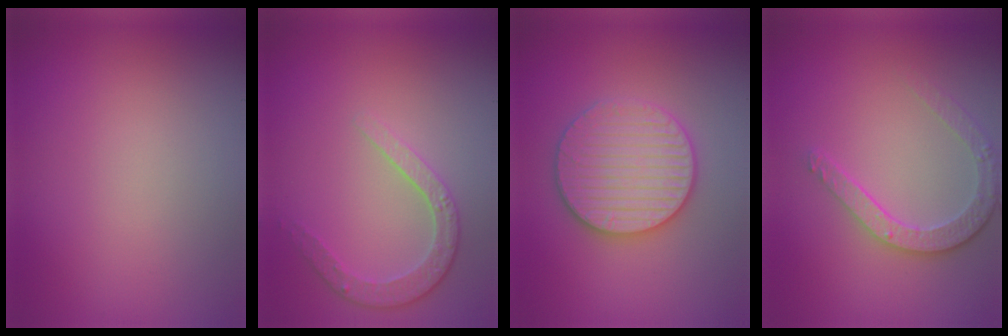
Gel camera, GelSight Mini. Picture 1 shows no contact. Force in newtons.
{"total": 2.6, "press": 2.5, "slide": 1.0}
{"total": 5.7, "press": 5.6, "slide": 1.1}
{"total": 3.6, "press": 2.9, "slide": 2.2}